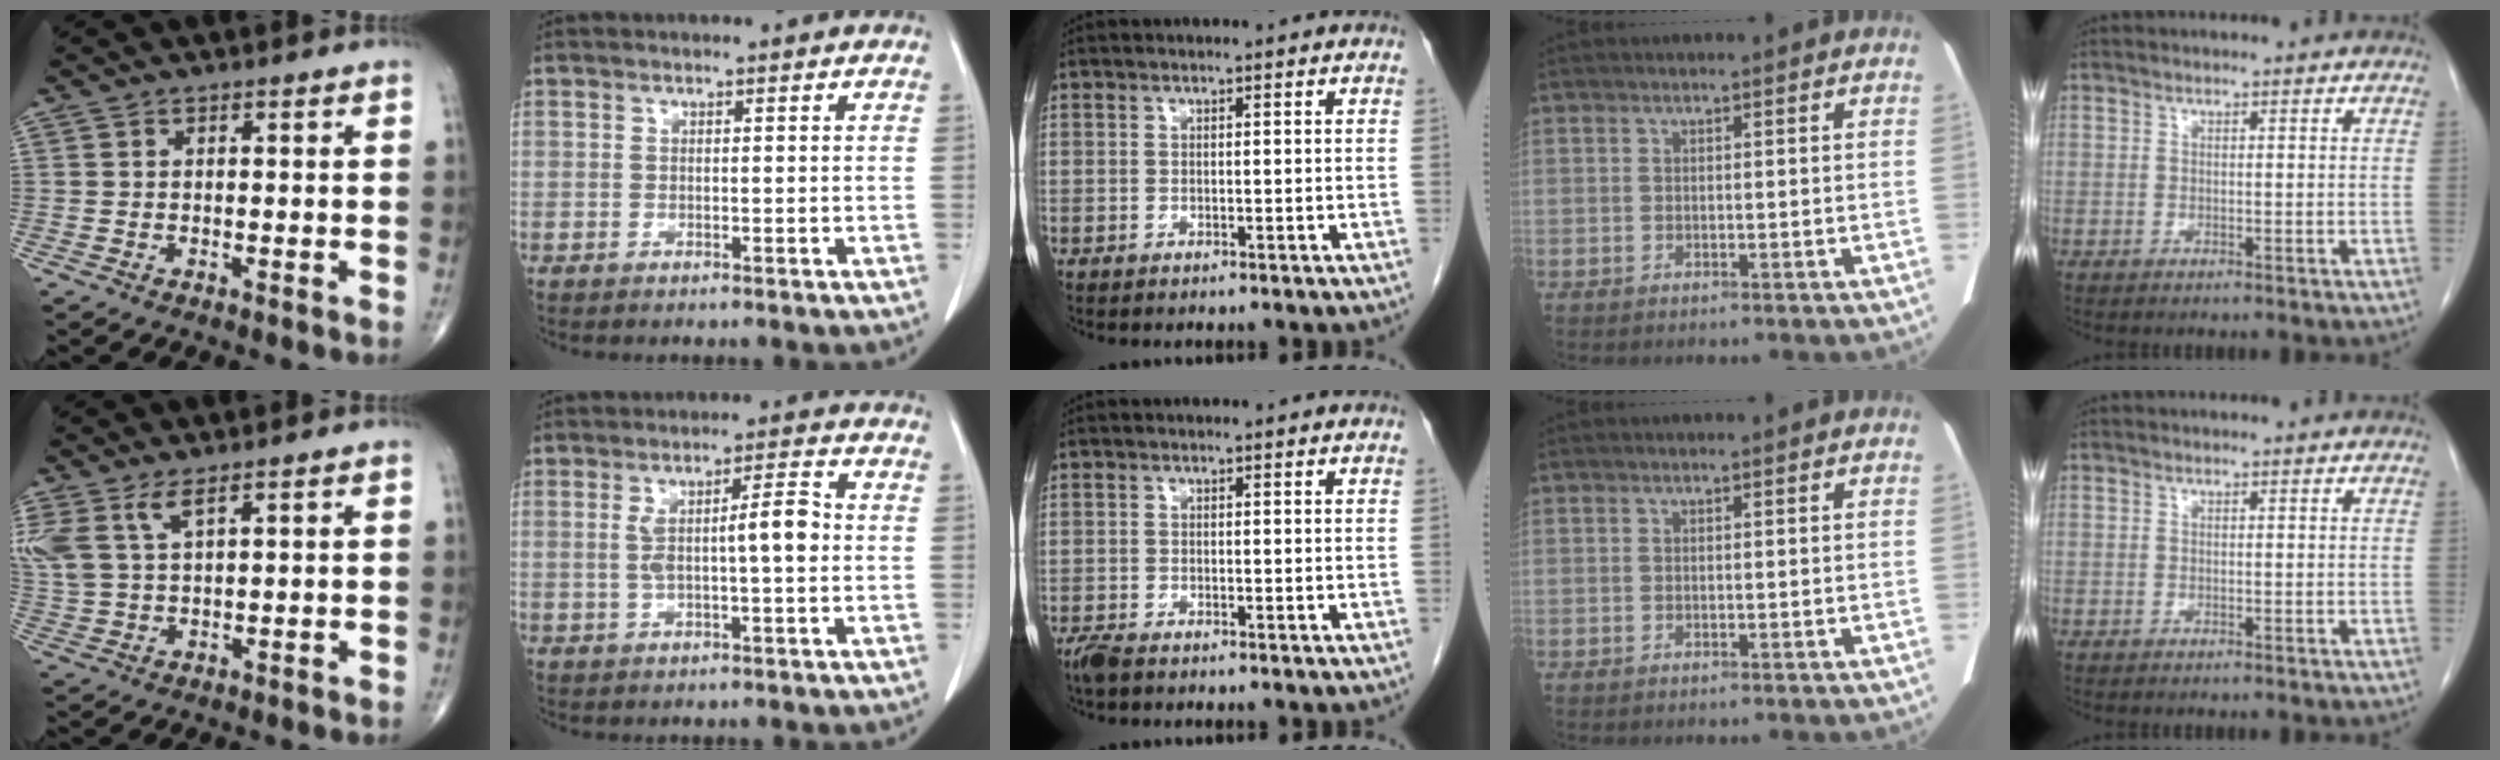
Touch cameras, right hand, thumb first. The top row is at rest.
{"thumb": {"total": 7.3, "force": [4.2, 2.8, 5.3], "torque": [-0.131, -0.009, 0.095]}, "index": {"total": 6.6, "force": [0.0, 0.8, 6.5], "torque": [-0.115, 0.017, 0.002]}, "middle": {"total": 2.2, "force": [-1.8, 0.6, 1.1], "torque": [-0.030, -0.007, -0.034]}}